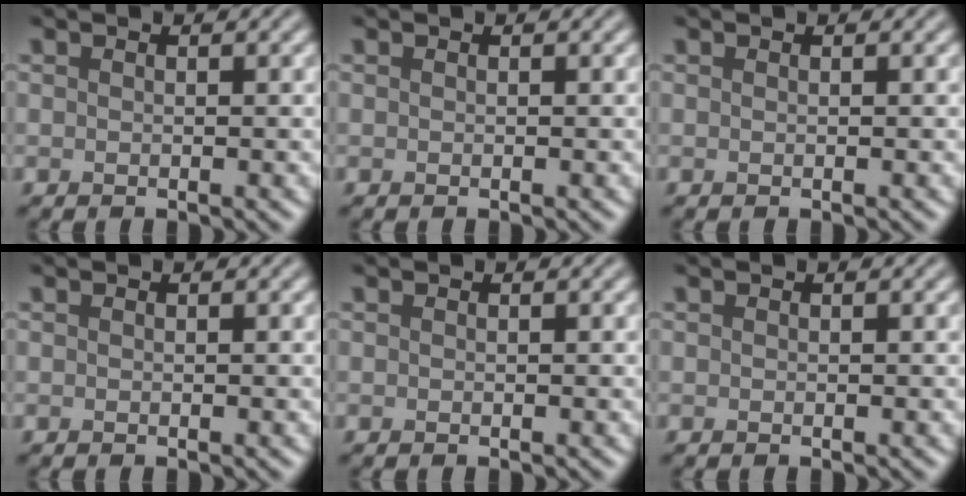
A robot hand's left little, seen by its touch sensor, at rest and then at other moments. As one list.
[{"total": 0.0}, {"total": 0.0}, {"total": 0.0}, {"total": 0.0}, {"total": 0.0}]